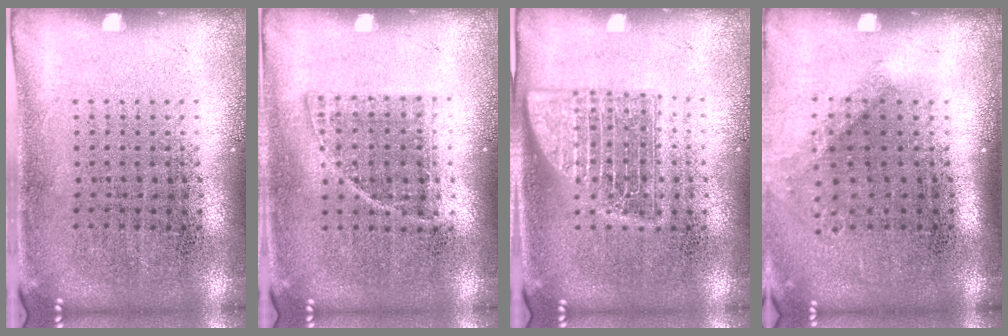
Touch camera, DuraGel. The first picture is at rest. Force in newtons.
{"total": 0.8, "press": 0.7, "slide": 0.4}
{"total": 2.4, "press": 2.3, "slide": 0.5}
{"total": 1.3, "press": 0.9, "slide": 0.8}